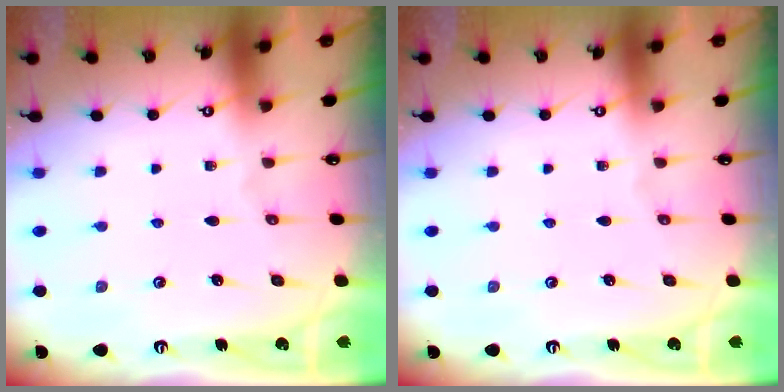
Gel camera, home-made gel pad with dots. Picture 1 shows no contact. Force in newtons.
{"total": 0.0}